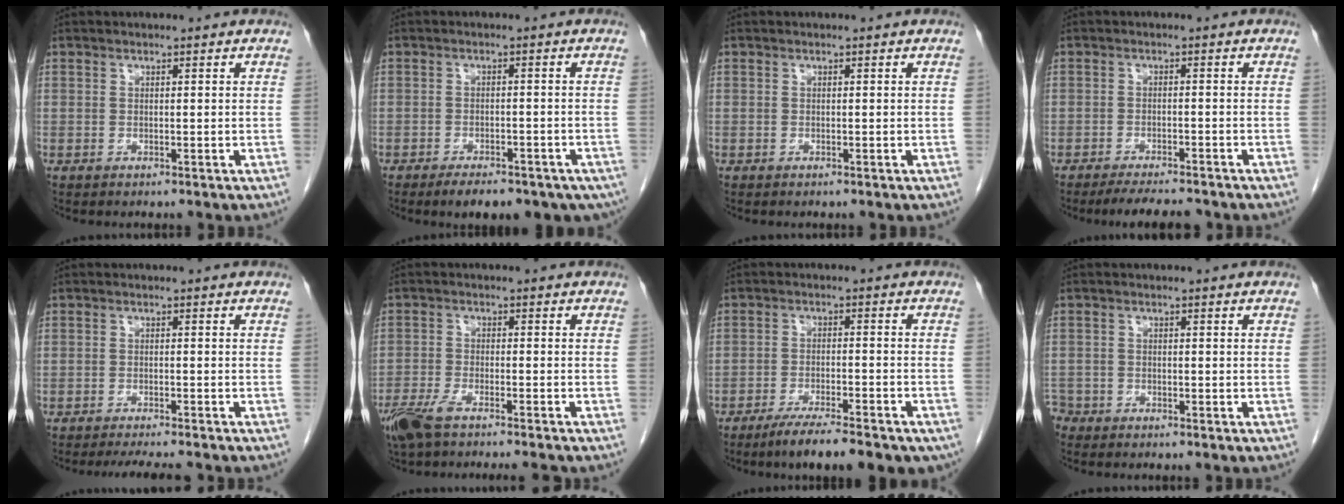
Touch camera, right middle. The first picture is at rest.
{"total": 11.5, "force": [-8.1, 5.0, 6.4], "torque": [-0.074, -0.003, -0.099]}
{"total": 0.0}
{"total": 6.4, "force": [-5.8, 0.9, 2.7], "torque": [-0.037, -0.013, -0.089]}
{"total": 6.6, "force": [-5.9, 0.6, 3.0], "torque": [-0.037, -0.012, -0.085]}
{"total": 9.7, "force": [-8.0, 1.1, 5.4], "torque": [-0.093, -0.015, -0.132]}
{"total": 12.3, "force": [-9.4, 2.3, 7.6], "torque": [-0.096, -0.011, -0.137]}
{"total": 2.6, "force": [-2.2, 1.3, 0.0], "torque": [0.001, 0.002, -0.044]}